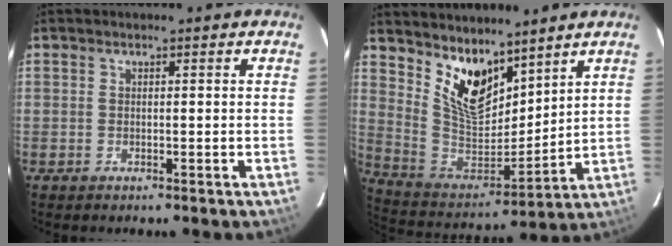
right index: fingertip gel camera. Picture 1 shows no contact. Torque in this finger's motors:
{"motor_torque": [-0.10, 0.39, 0.15, 0.04]}